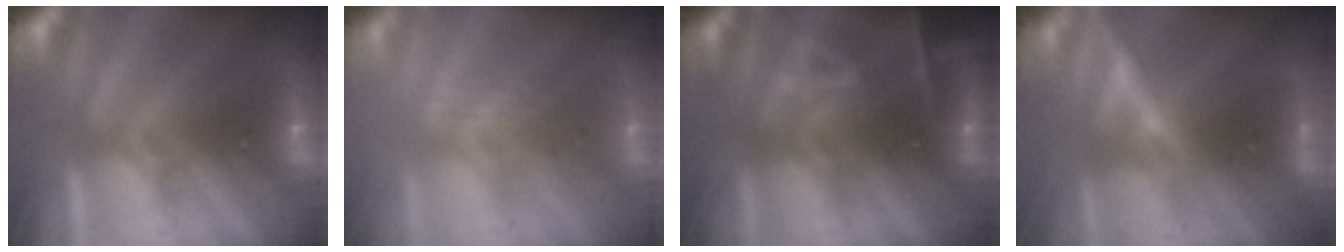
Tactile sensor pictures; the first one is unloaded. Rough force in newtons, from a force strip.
{"total": 2.4}
{"total": 9.1}
{"total": 2.2}